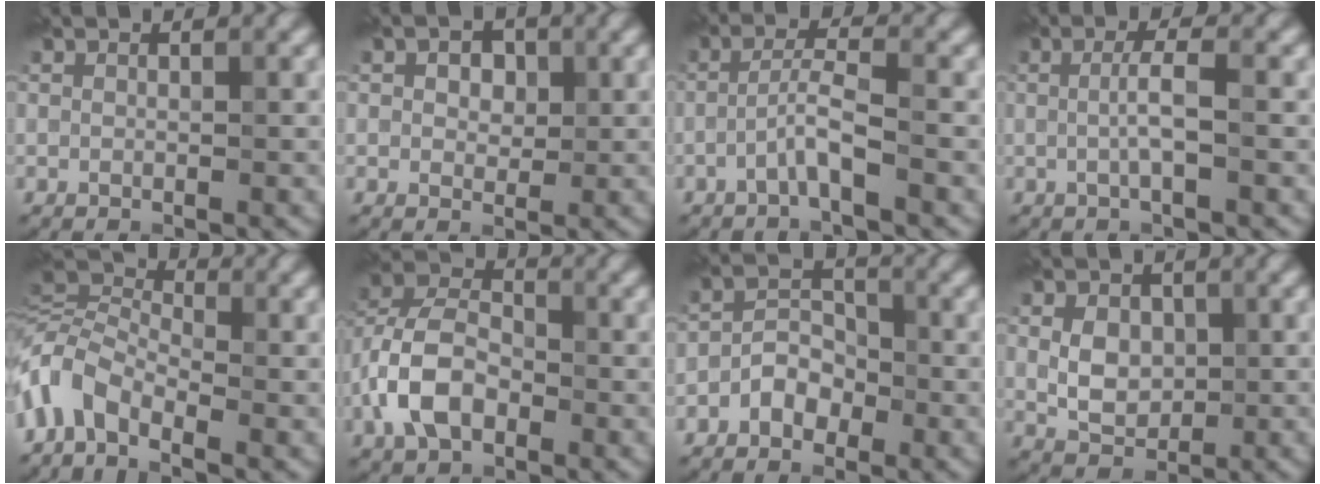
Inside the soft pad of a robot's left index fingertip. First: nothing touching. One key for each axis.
{"total": 2.4, "fx": 0.9, "fy": 1.6, "fz": 1.6, "tx": -0.018, "ty": 0.005, "tz": 0.007}
{"total": 2.5, "fx": -1.3, "fy": 0.0, "fz": 2.1, "tx": -0.044, "ty": 0.013, "tz": -0.031}
{"total": 2.2, "fx": 0.0, "fy": 0.1, "fz": 2.2, "tx": -0.043, "ty": 0.003, "tz": -0.004}
{"total": 4.9, "fx": -2.5, "fy": 2.5, "fz": 3.4, "tx": -0.075, "ty": 0.009, "tz": -0.074}
{"total": 7.0, "fx": -2.5, "fy": 4.4, "fz": 4.8, "tx": -0.103, "ty": 0.011, "tz": -0.057}
{"total": 2.7, "fx": -1.4, "fy": 1.9, "fz": 1.4, "tx": -0.018, "ty": 0.011, "tz": -0.029}
{"total": 3.1, "fx": 0.4, "fy": 2.3, "fz": 2.0, "tx": -0.035, "ty": -0.003, "tz": 0.005}